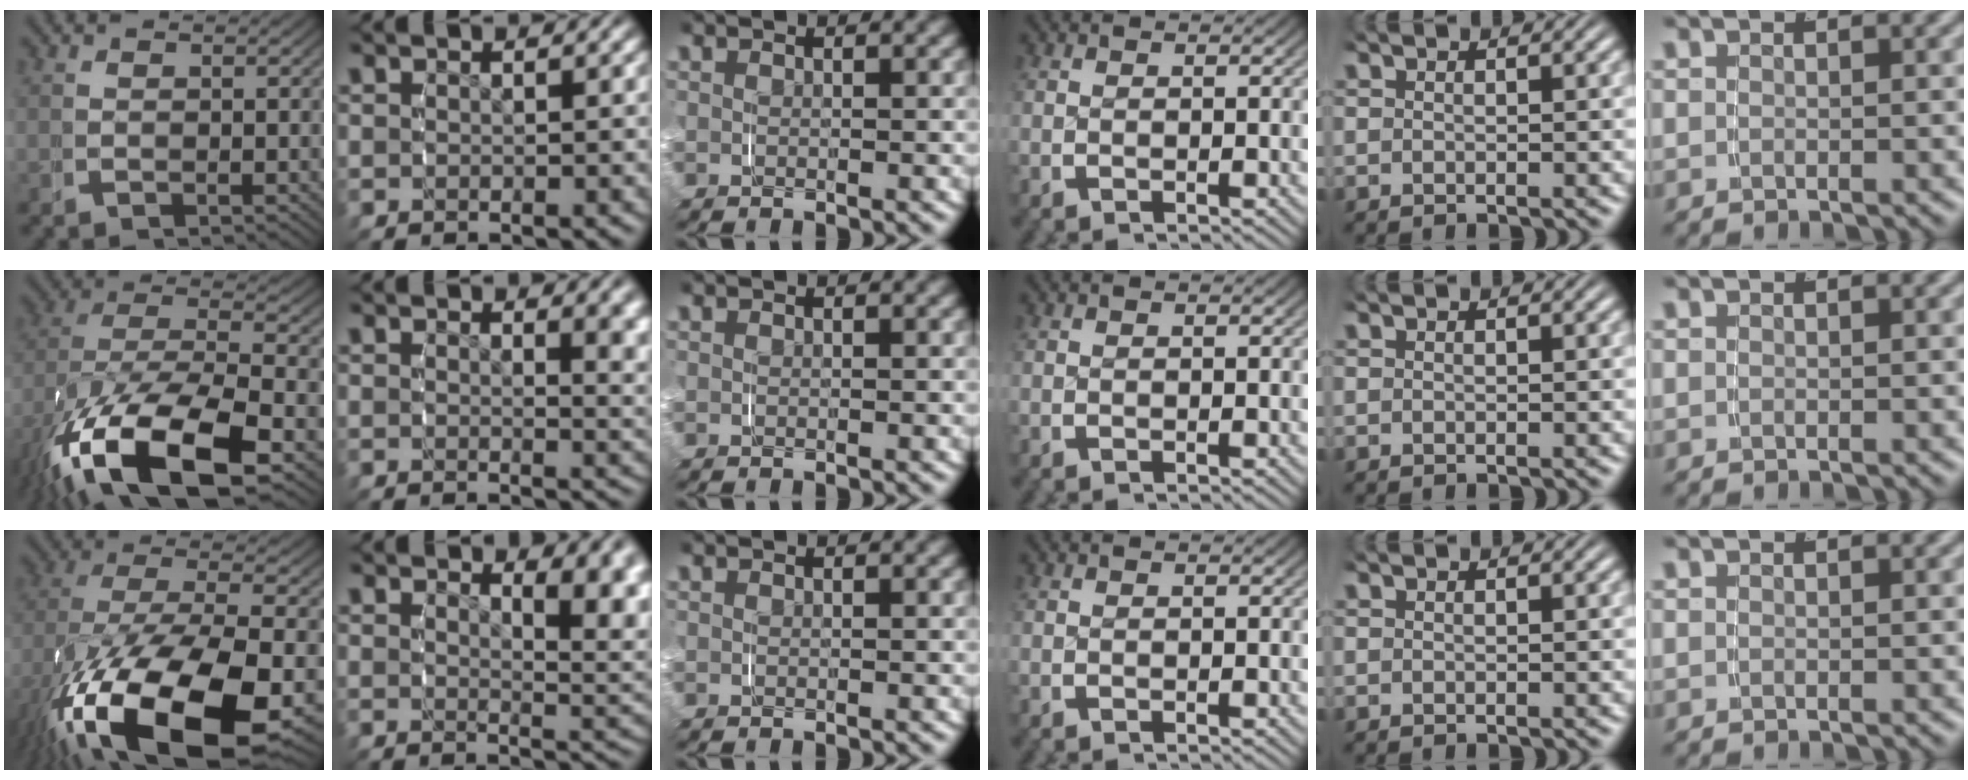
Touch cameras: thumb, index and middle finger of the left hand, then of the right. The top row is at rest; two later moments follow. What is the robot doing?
{"motion": "grasp_and_lifting", "object": "plastic wrap"}